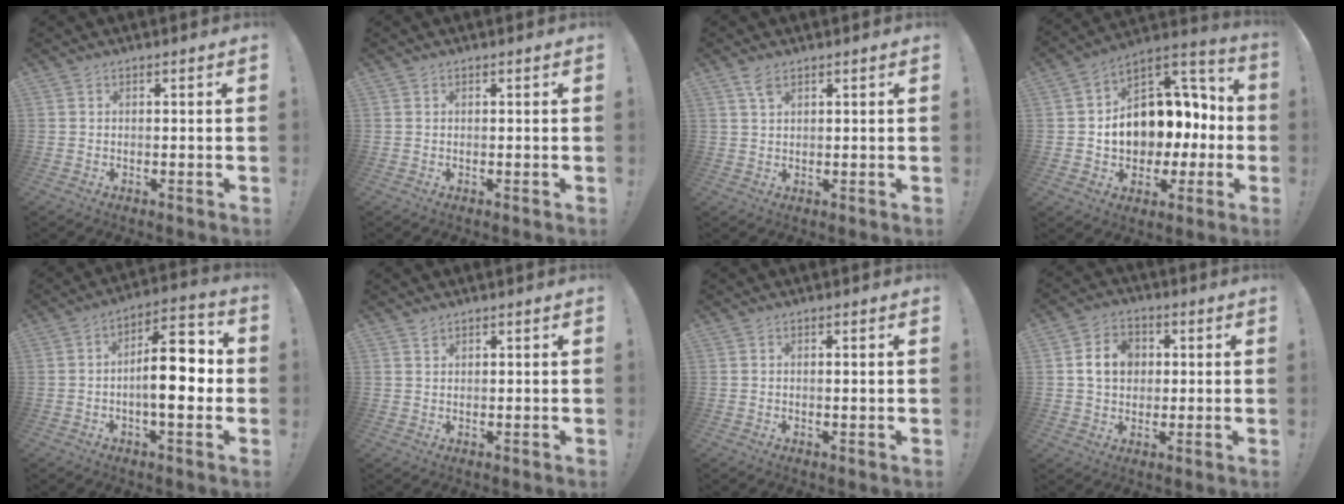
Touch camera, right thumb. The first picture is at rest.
{"total": 0.0}
{"total": 3.5, "force": [2.2, 1.5, 2.3], "torque": [-0.035, -0.010, 0.038]}
{"total": 14.5, "force": [0.6, 11.6, 8.7], "torque": [-0.117, -0.009, 0.032]}
{"total": 15.1, "force": [-1.5, 6.3, 13.6], "torque": [-0.196, 0.015, -0.030]}
{"total": 1.4, "force": [1.2, 0.6, 0.3], "torque": [0.001, -0.006, 0.023]}
{"total": 0.6, "force": [0.1, -0.1, 0.6], "torque": [-0.007, -0.002, 0.001]}
{"total": 9.3, "force": [1.7, 7.7, 4.8], "torque": [-0.069, 0.007, 0.036]}